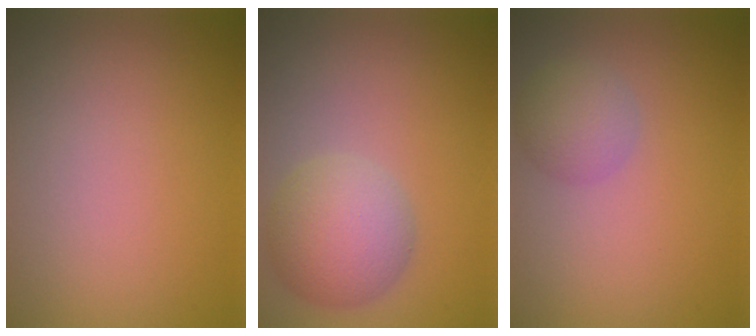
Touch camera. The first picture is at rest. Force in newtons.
{"total": 5.2, "press": 5.2, "slide": 0.3}
{"total": 2.6, "press": 2.6, "slide": 0.0}